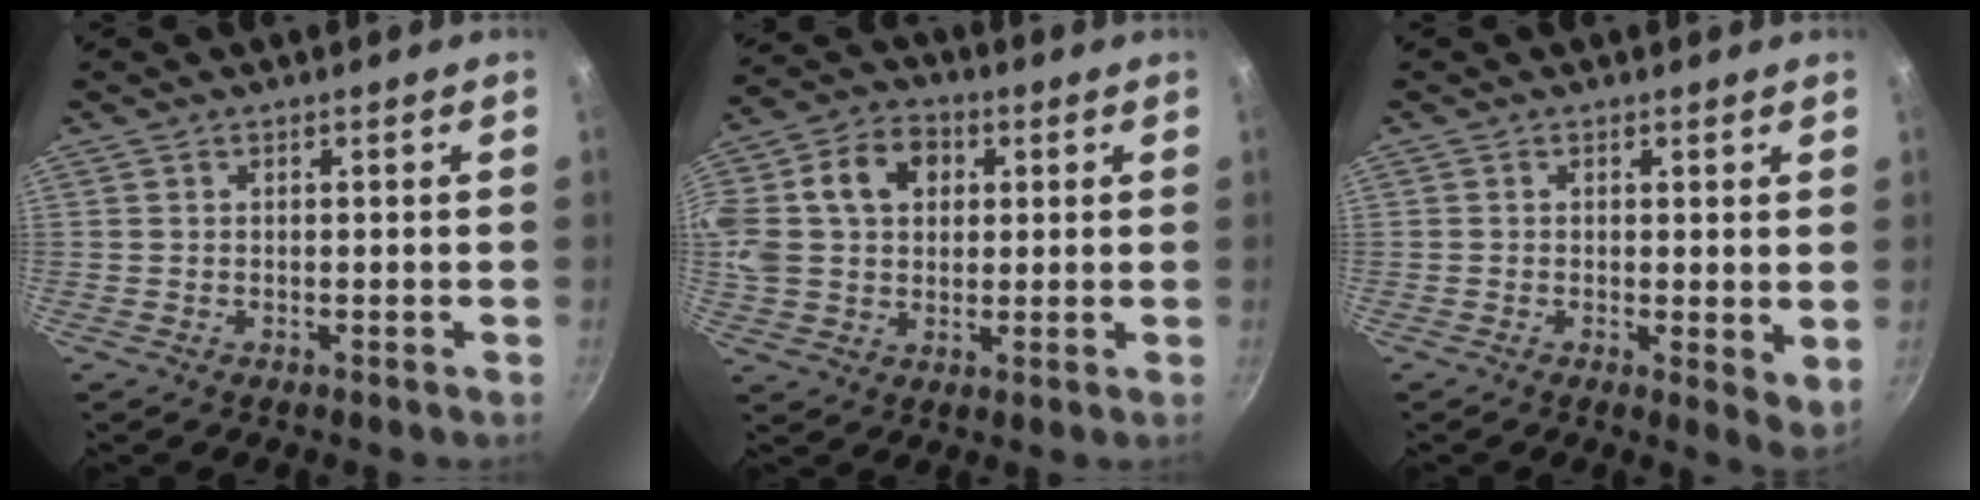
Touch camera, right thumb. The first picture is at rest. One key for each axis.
{"total": 19.7, "fx": 4.8, "fy": 15.1, "fz": 11.7, "tx": -0.256, "ty": 0.038, "tz": 0.077}
{"total": 4.6, "fx": 0.5, "fy": 1.7, "fz": 4.3, "tx": -0.053, "ty": -0.015, "tz": 0.006}